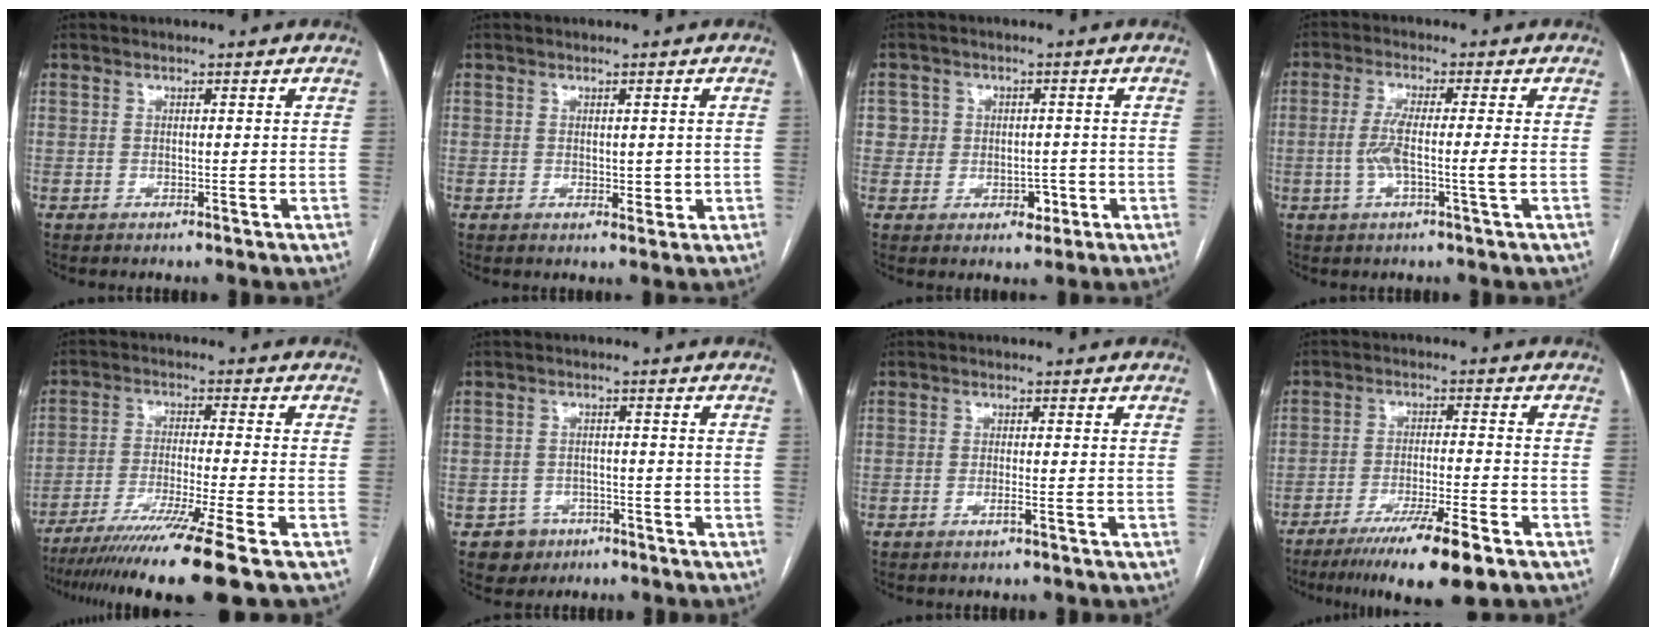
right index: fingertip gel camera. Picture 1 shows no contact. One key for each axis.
{"total": 1.9, "fx": 0.2, "fy": 1.3, "fz": 1.4, "tx": -0.012, "ty": 0.000, "tz": 0.009}
{"total": 4.2, "fx": -0.5, "fy": 4.0, "fz": 1.3, "tx": 0.007, "ty": 0.011, "tz": -0.002}
{"total": 5.2, "fx": -0.9, "fy": -0.1, "fz": 5.1, "tx": -0.102, "ty": 0.004, "tz": -0.016}
{"total": 15.0, "fx": -11.2, "fy": -2.5, "fz": 9.7, "tx": -0.159, "ty": -0.051, "tz": -0.183}
{"total": 4.0, "fx": -2.1, "fy": 3.4, "fz": 0.0, "tx": 0.004, "ty": 0.013, "tz": -0.031}
{"total": 1.0, "fx": -0.4, "fy": -0.1, "fz": 0.9, "tx": -0.015, "ty": 0.001, "tz": -0.007}
{"total": 11.9, "fx": -8.1, "fy": 0.3, "fz": 8.7, "tx": -0.141, "ty": -0.031, "tz": -0.131}